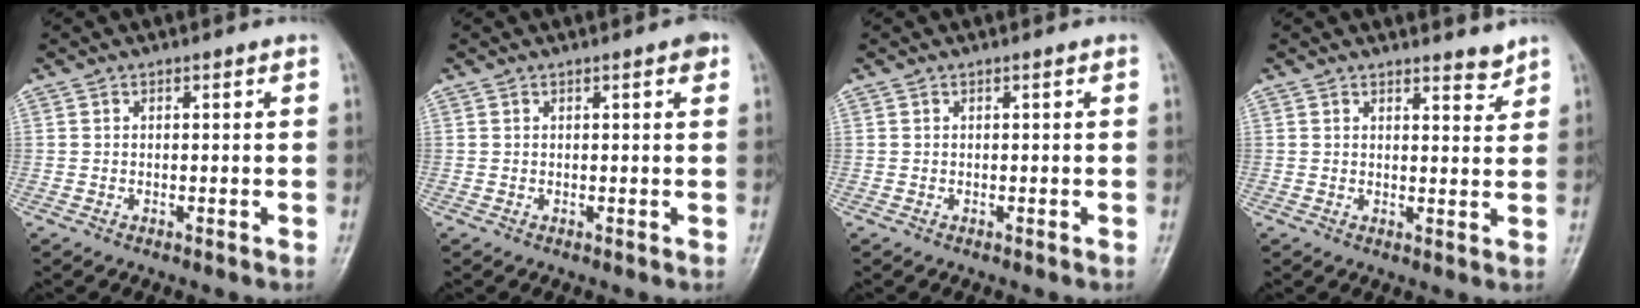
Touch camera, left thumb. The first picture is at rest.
{"total": 1.6, "force": [0.8, 0.5, 1.3], "torque": [-0.016, 0.000, 0.008]}
{"total": 0.0}
{"total": 2.7, "force": [2.5, 0.7, 0.8], "torque": [-0.001, -0.023, 0.036]}